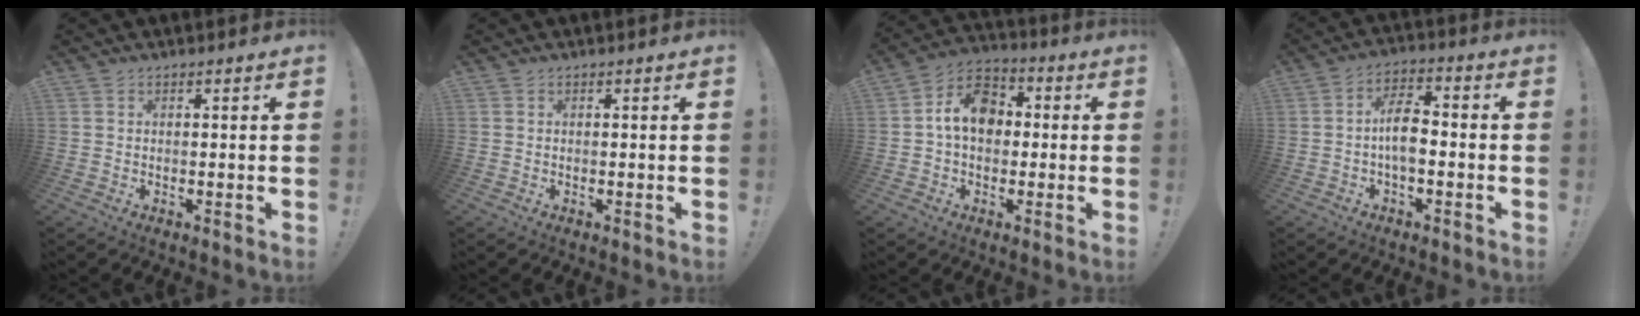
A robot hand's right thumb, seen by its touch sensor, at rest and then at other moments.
{"total": 0.0}
{"total": 11.3, "force": [1.0, 8.4, 7.6], "torque": [-0.115, 0.015, 0.025]}
{"total": 8.4, "force": [-1.3, 4.3, 7.1], "torque": [-0.130, 0.012, -0.023]}